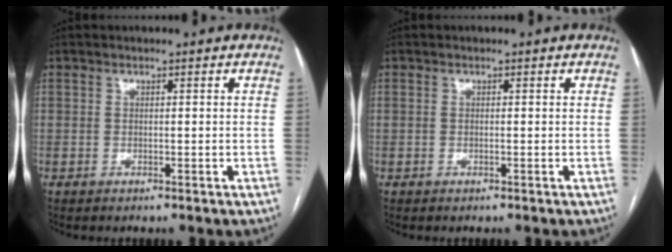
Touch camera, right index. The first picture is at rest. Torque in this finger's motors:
{"motor_torque": [0.08, 0.05, -0.02, 0.00]}